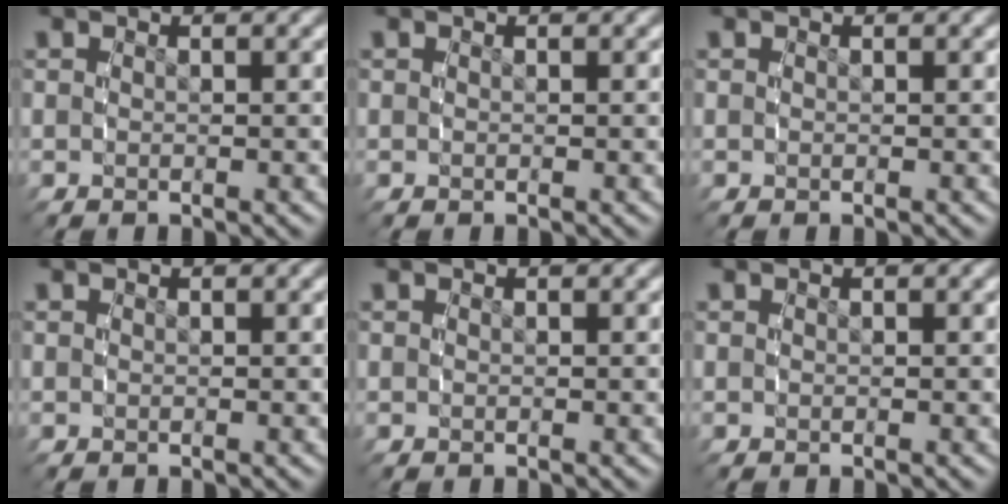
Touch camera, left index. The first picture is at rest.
{"total": 0.0}
{"total": 0.0}
{"total": 0.0}
{"total": 0.0}
{"total": 0.0}